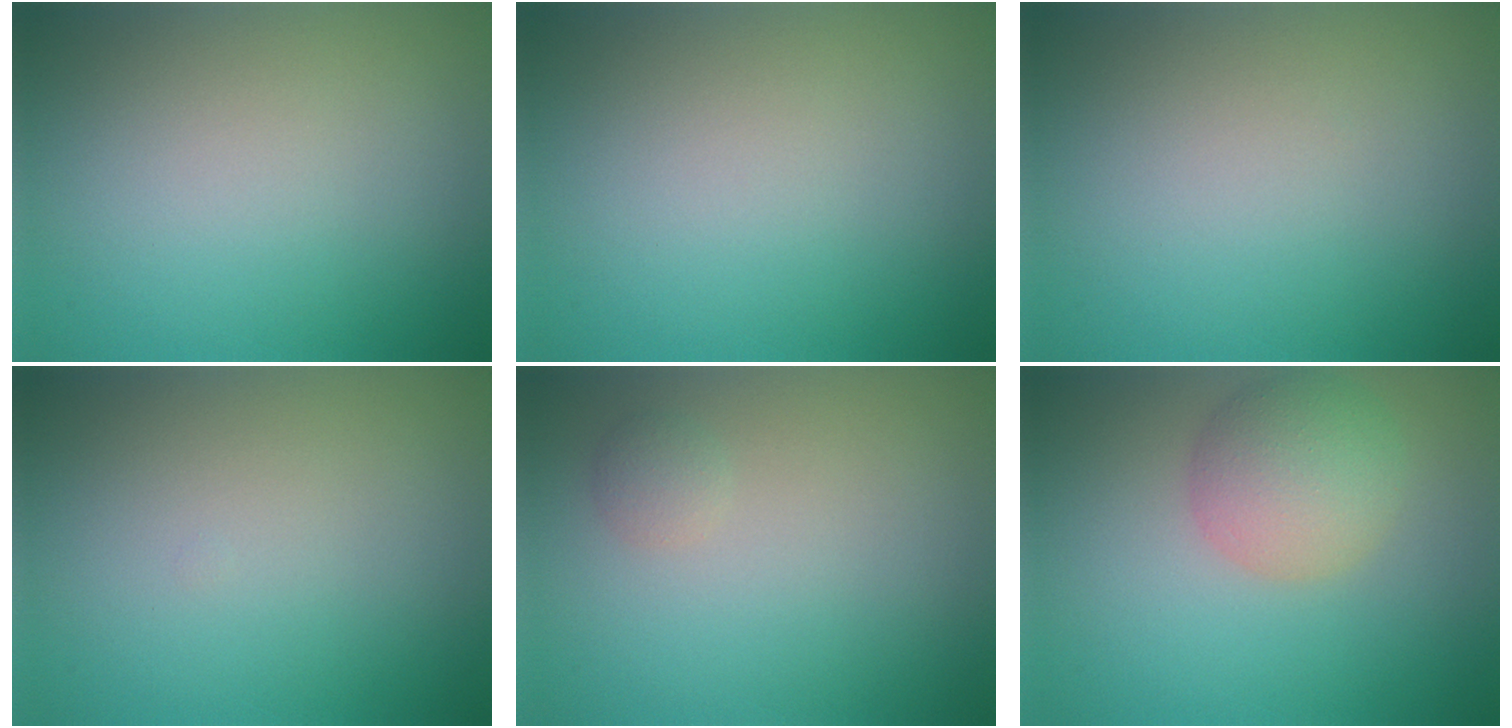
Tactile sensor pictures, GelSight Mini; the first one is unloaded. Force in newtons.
{"total": 0.0}
{"total": 0.0}
{"total": 0.0}
{"total": 1.0, "press": 1.0, "slide": 0.1}
{"total": 4.8, "press": 4.8, "slide": 0.2}